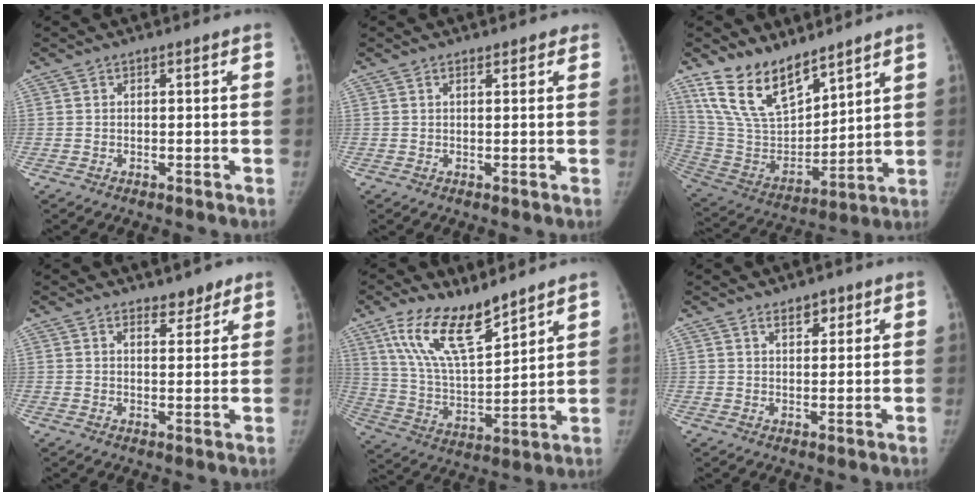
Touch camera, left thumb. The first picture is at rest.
{"total": 1.4, "force": [1.0, 0.7, 0.7], "torque": [-0.001, -0.004, 0.009]}
{"total": 17.1, "force": [12.5, 7.5, 8.9], "torque": [-0.128, -0.067, 0.256]}
{"total": 3.7, "force": [2.9, 1.8, 1.4], "torque": [0.003, -0.019, 0.043]}
{"total": 15.8, "force": [10.7, 5.5, 10.2], "torque": [-0.165, -0.057, 0.216]}
{"total": 3.2, "force": [2.1, 1.8, 1.7], "torque": [-0.009, -0.012, 0.034]}